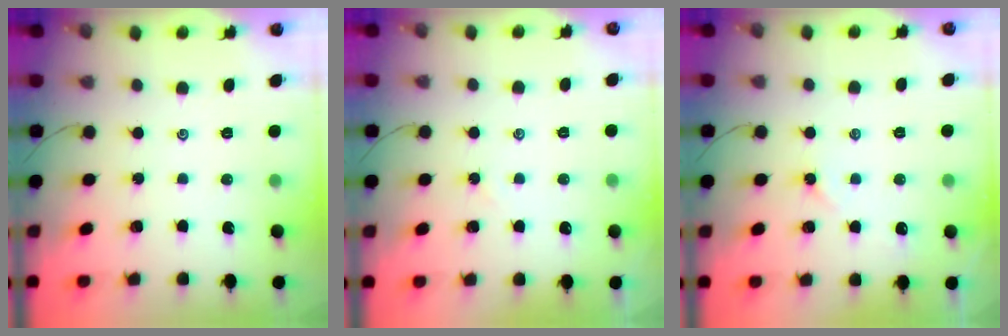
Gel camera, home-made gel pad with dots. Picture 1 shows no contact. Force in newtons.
{"total": 2.7, "press": 2.7, "slide": 0.4}
{"total": 3.3, "press": 3.3, "slide": 0.5}